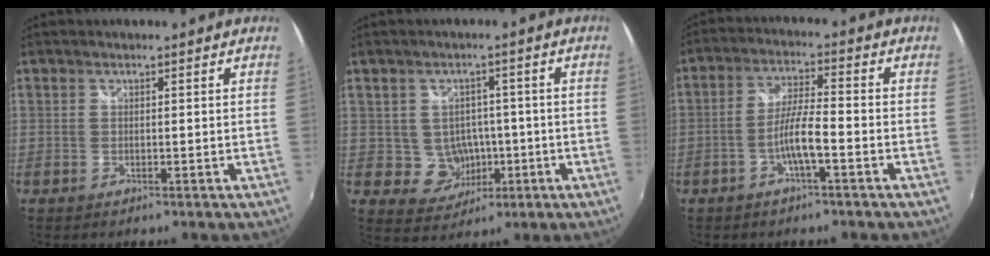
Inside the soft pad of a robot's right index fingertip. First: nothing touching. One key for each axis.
{"total": 6.3, "fx": -0.9, "fy": 6.0, "fz": 1.5, "tx": -0.043, "ty": 0.012, "tz": 0.005}
{"total": 6.2, "fx": -2.7, "fy": 0.4, "fz": 5.5, "tx": -0.111, "ty": 0.004, "tz": -0.049}